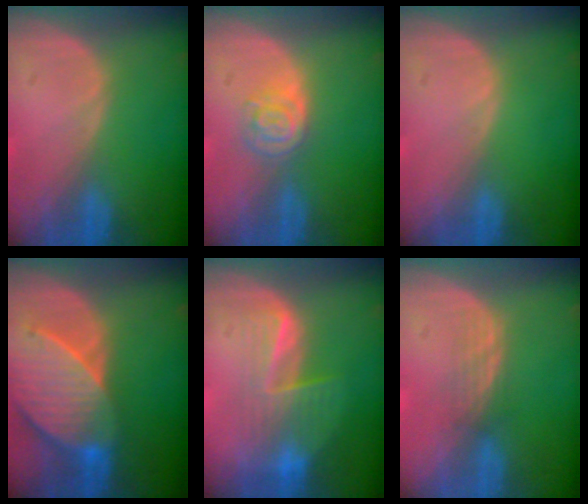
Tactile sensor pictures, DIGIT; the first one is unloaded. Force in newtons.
{"total": 4.1, "press": 3.8, "slide": 1.5}
{"total": 0.0}
{"total": 9.5, "press": 8.8, "slide": 3.8}
{"total": 6.8, "press": 6.4, "slide": 2.3}
{"total": 2.4, "press": 2.3, "slide": 0.5}